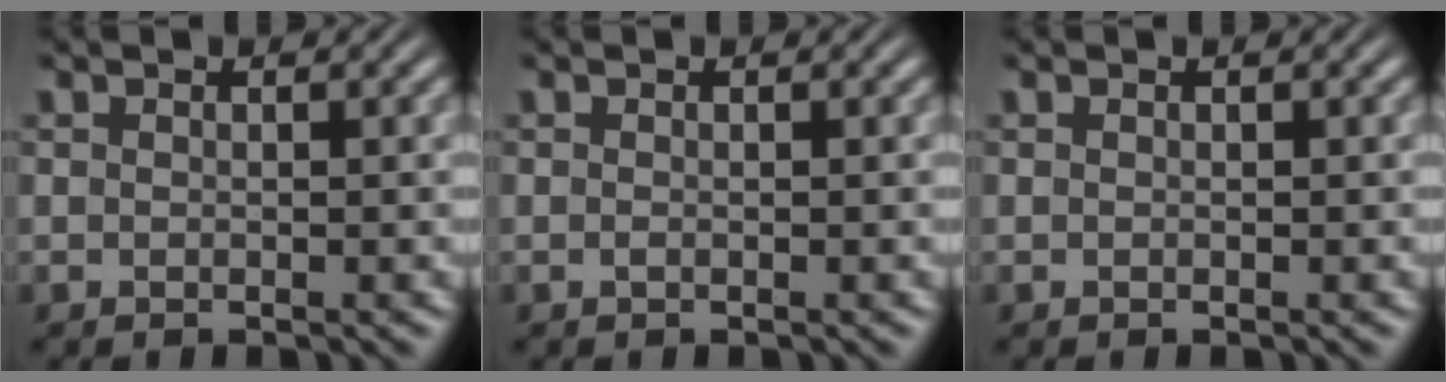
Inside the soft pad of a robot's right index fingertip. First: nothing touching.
{"total": 0.0}
{"total": 0.0}